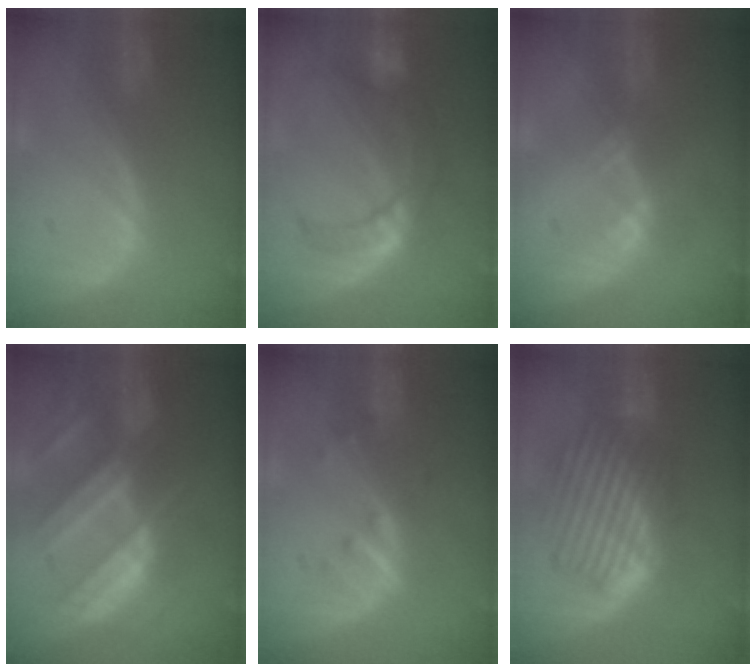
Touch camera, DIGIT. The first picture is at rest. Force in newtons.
{"total": 7.4, "press": 7.2, "slide": 1.9}
{"total": 1.5, "press": 1.4, "slide": 0.2}
{"total": 10.6, "press": 9.4, "slide": 5.0}
{"total": 2.7, "press": 2.7, "slide": 0.5}
{"total": 8.4, "press": 7.9, "slide": 3.0}